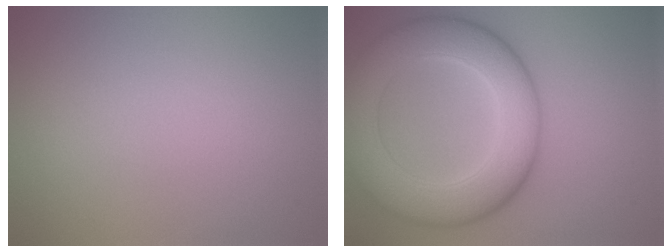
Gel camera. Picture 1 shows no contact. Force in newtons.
{"total": 9.9, "press": 9.9, "slide": 0.4}